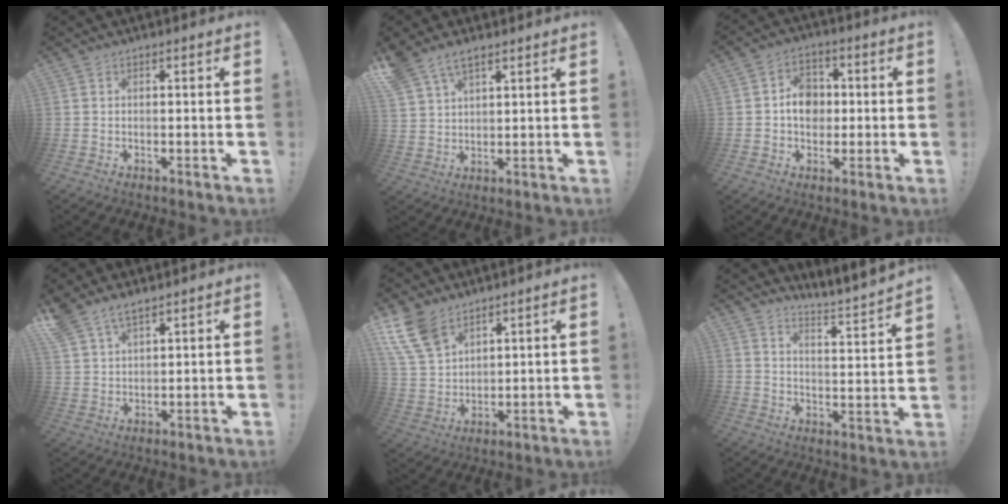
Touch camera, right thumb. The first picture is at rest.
{"total": 7.1, "force": [5.3, 3.4, 3.2], "torque": [-0.069, -0.022, 0.105]}
{"total": 9.2, "force": [0.0, 7.8, 4.9], "torque": [-0.079, 0.012, 0.004]}
{"total": 6.4, "force": [5.3, 2.5, 2.6], "torque": [-0.056, -0.029, 0.104]}
{"total": 12.6, "force": [8.2, 7.5, 6.1], "torque": [-0.129, -0.037, 0.163]}
{"total": 4.7, "force": [3.8, 0.2, 2.8], "torque": [-0.040, -0.056, 0.059]}